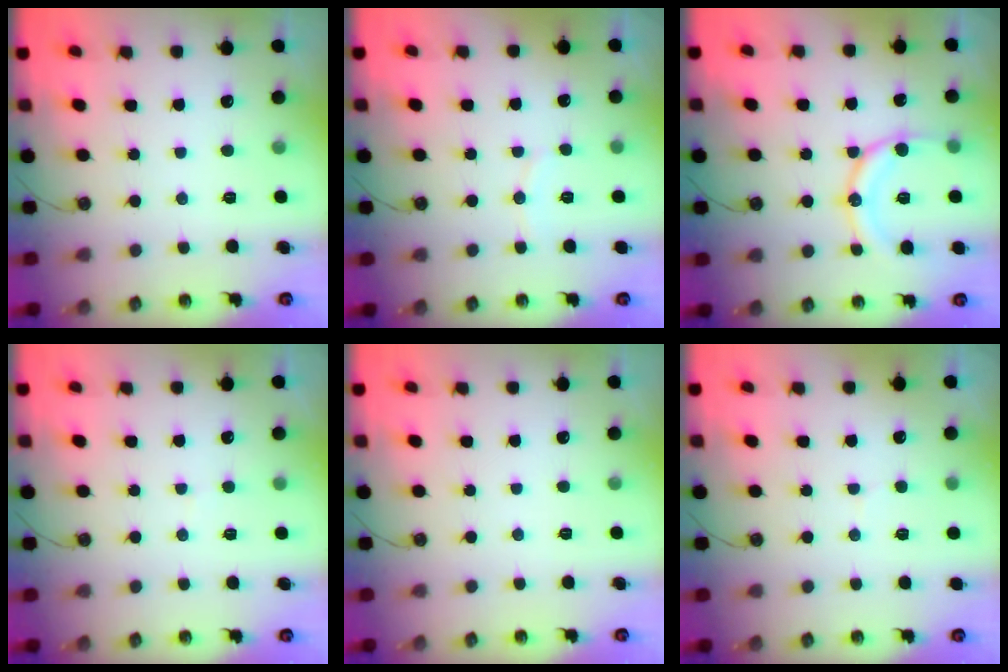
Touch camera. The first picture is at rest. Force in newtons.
{"total": 5.1, "press": 5.0, "slide": 0.5}
{"total": 14.4, "press": 14.2, "slide": 2.6}
{"total": 2.5, "press": 2.5, "slide": 0.2}
{"total": 0.0}
{"total": 3.2, "press": 3.1, "slide": 0.7}